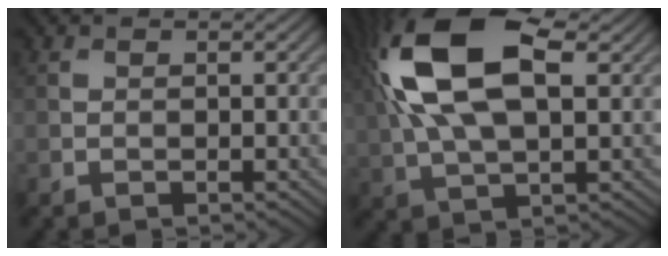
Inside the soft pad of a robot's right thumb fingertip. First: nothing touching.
{"total": 15.5, "force": [3.9, 7.8, 12.8], "torque": [-0.282, 0.024, 0.063]}